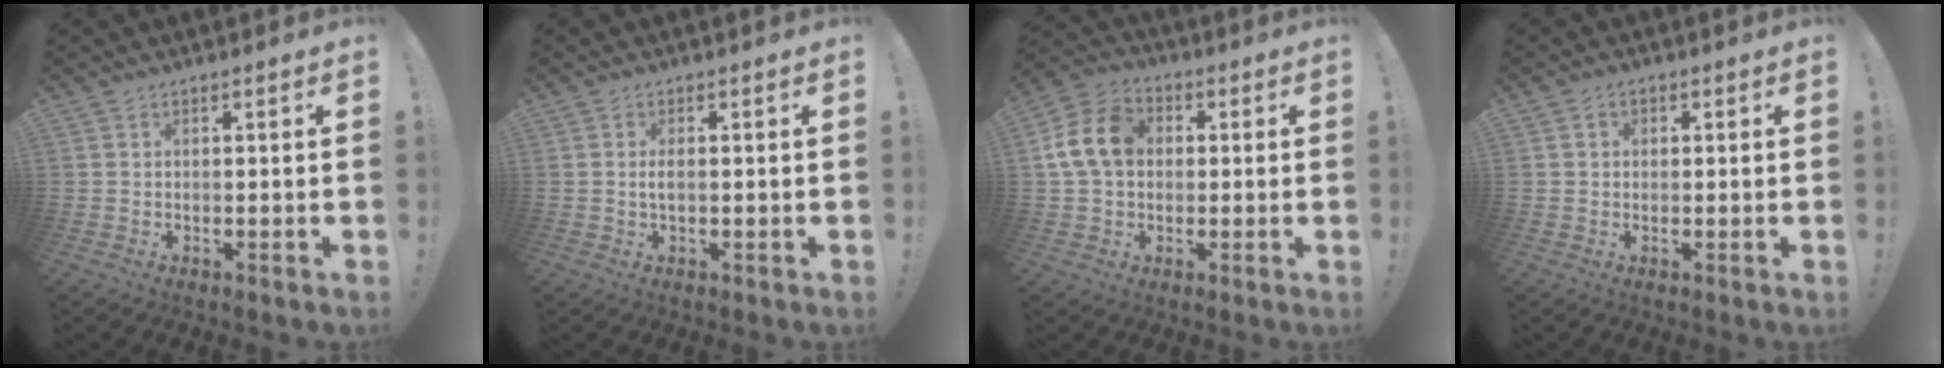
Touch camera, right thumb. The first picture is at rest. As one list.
[{"total": 1.8, "force": [-0.2, 0.6, 1.7], "torque": [-0.024, -0.002, -0.006]}, {"total": 13.2, "force": [2.1, 10.2, 8.1], "torque": [-0.143, 0.014, 0.045]}, {"total": 1.6, "force": [0.0, 1.4, 0.7], "torque": [-0.004, 0.002, -0.003]}]